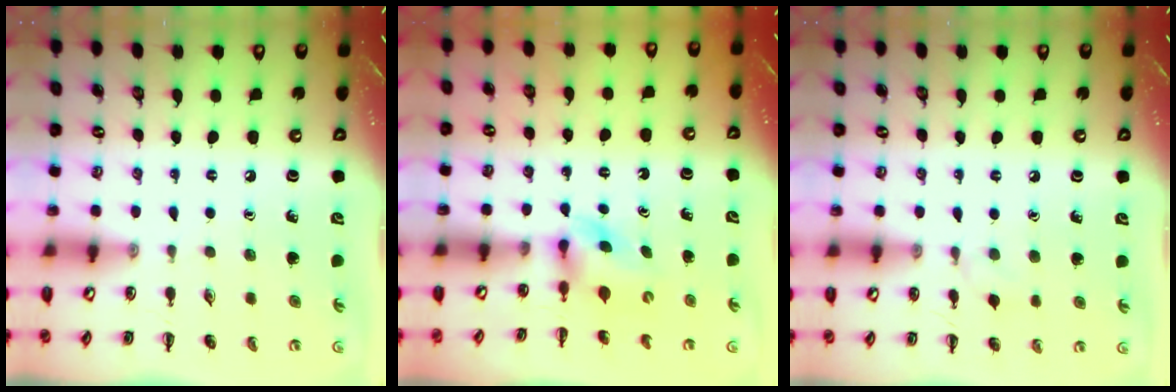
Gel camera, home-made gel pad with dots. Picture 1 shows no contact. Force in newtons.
{"total": 3.1, "press": 2.7, "slide": 1.4}
{"total": 5.8, "press": 5.5, "slide": 2.0}